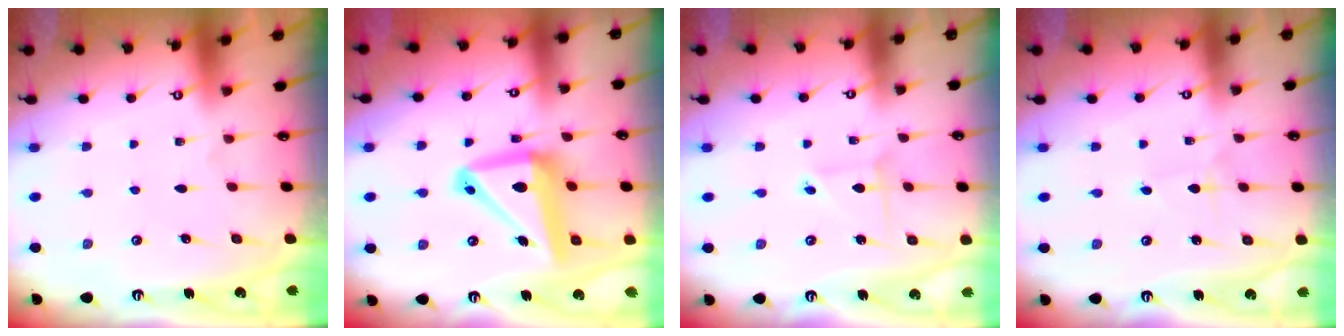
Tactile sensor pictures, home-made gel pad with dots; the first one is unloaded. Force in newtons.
{"total": 15.3, "press": 15.1, "slide": 1.9}
{"total": 2.3, "press": 2.3, "slide": 0.0}
{"total": 1.4, "press": 1.4, "slide": 0.2}